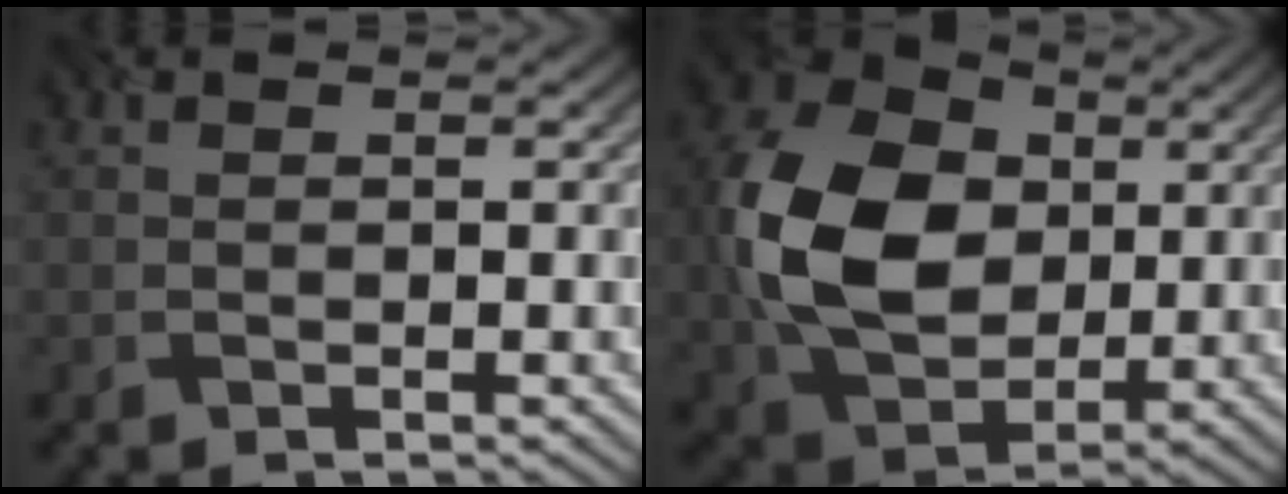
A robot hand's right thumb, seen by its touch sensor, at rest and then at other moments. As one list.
[{"total": 13.8, "force": [1.2, 10.2, 9.2], "torque": [-0.223, 0.010, 0.024]}]